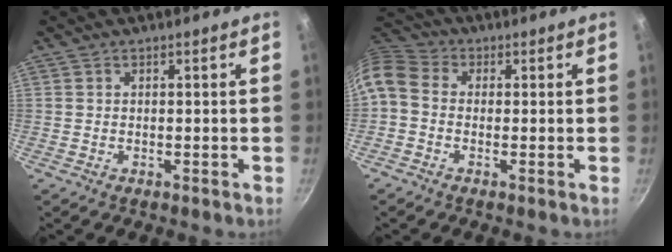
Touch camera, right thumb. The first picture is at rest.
{"total": 8.1, "force": [-0.9, 6.4, 5.0], "torque": [-0.110, 0.032, -0.036]}